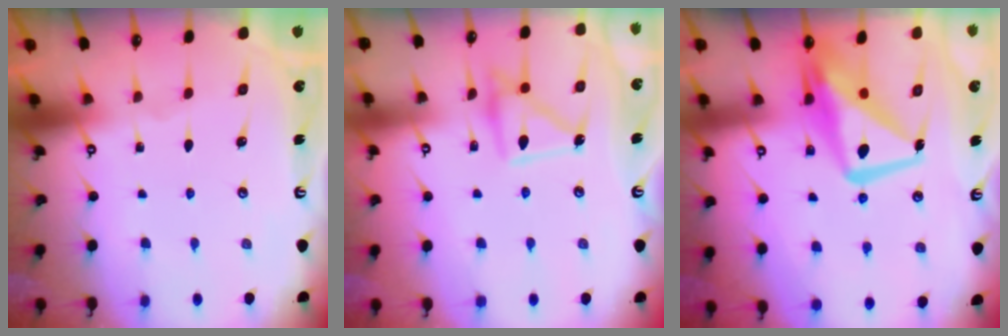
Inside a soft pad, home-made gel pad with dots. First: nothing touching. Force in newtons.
{"total": 13.8, "press": 13.8, "slide": 1.2}
{"total": 12.0, "press": 11.9, "slide": 1.2}